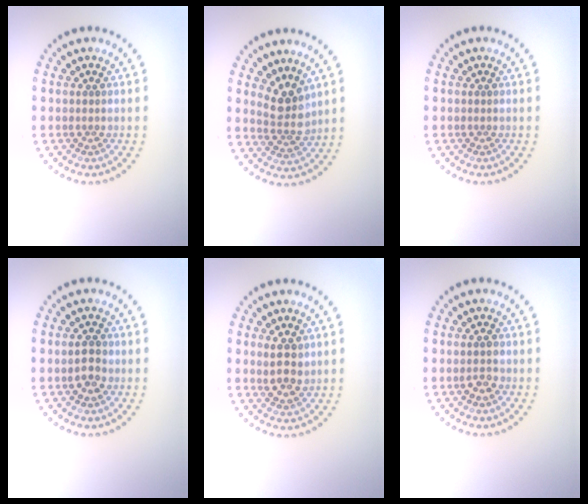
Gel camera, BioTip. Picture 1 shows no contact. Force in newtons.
{"total": 2.9, "press": 2.4, "slide": 1.6}
{"total": 0.0}
{"total": 1.9, "press": 1.9, "slide": 0.2}
{"total": 2.6, "press": 2.4, "slide": 0.9}
{"total": 1.5, "press": 1.5, "slide": 0.2}